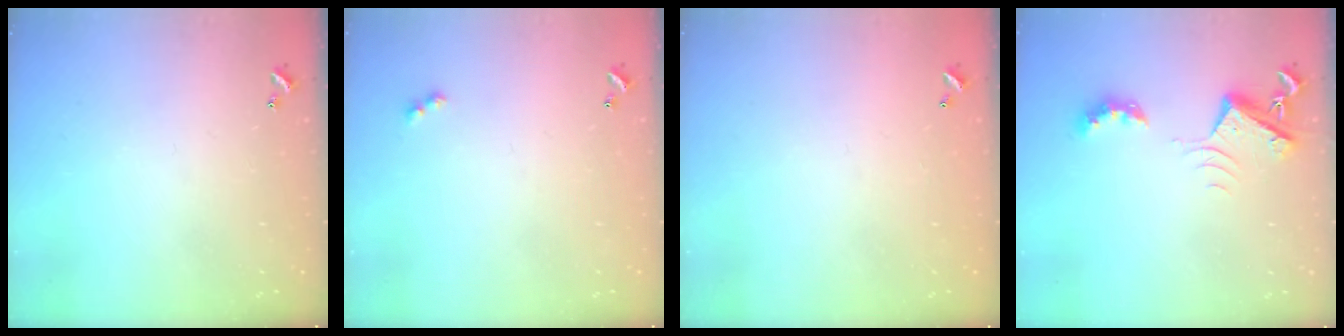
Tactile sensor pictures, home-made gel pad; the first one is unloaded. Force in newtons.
{"total": 2.5, "press": 2.5, "slide": 0.6}
{"total": 2.8, "press": 2.8, "slide": 0.1}
{"total": 7.7, "press": 7.6, "slide": 1.6}